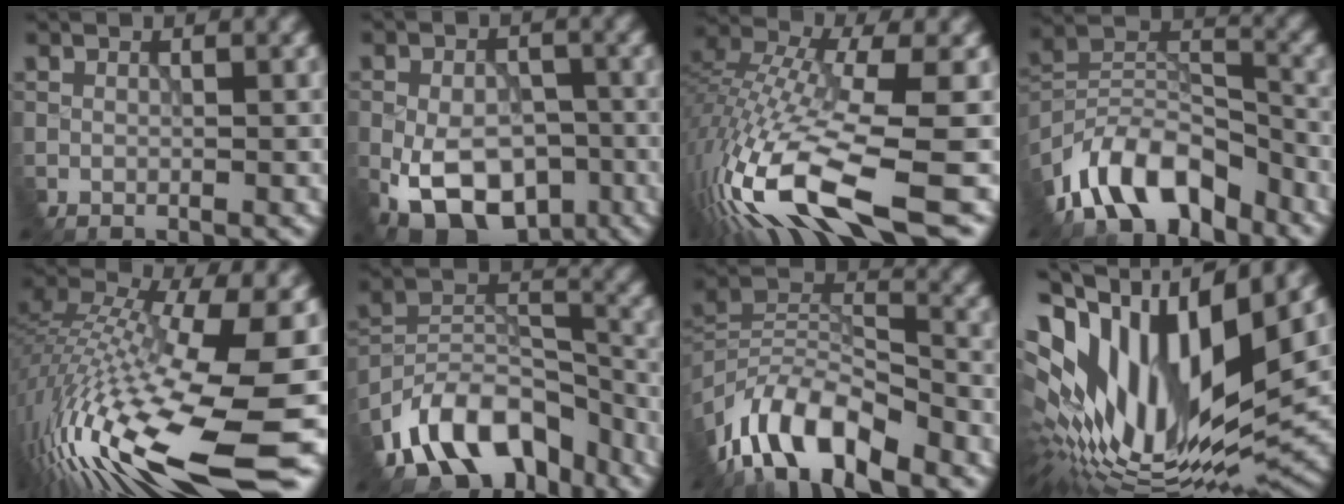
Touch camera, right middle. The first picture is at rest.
{"total": 10.7, "force": [-4.6, 6.8, 6.9], "torque": [-0.106, -0.020, -0.066]}
{"total": 15.0, "force": [-6.3, 4.5, 12.8], "torque": [-0.281, -0.005, -0.104]}
{"total": 9.4, "force": [-6.9, 4.2, 4.9], "torque": [-0.080, 0.014, -0.139]}
{"total": 16.6, "force": [-5.1, 4.8, 15.1], "torque": [-0.315, 0.008, -0.094]}
{"total": 11.2, "force": [-7.6, 6.3, 5.4], "torque": [-0.097, 0.013, -0.143]}
{"total": 9.9, "force": [-6.7, 3.6, 6.3], "torque": [-0.114, 0.013, -0.136]}
{"total": 16.5, "force": [2.0, 6.8, 14.9], "torque": [-0.288, 0.024, 0.032]}